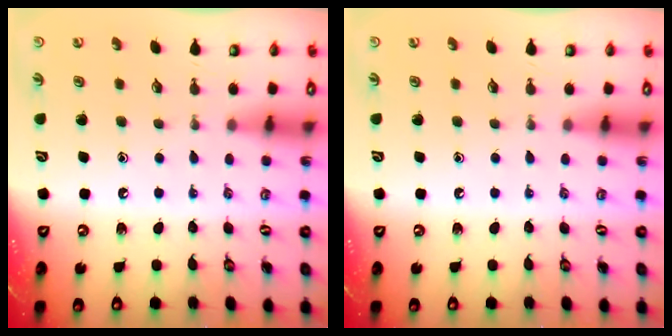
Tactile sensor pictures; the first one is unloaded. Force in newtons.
{"total": 0.0}